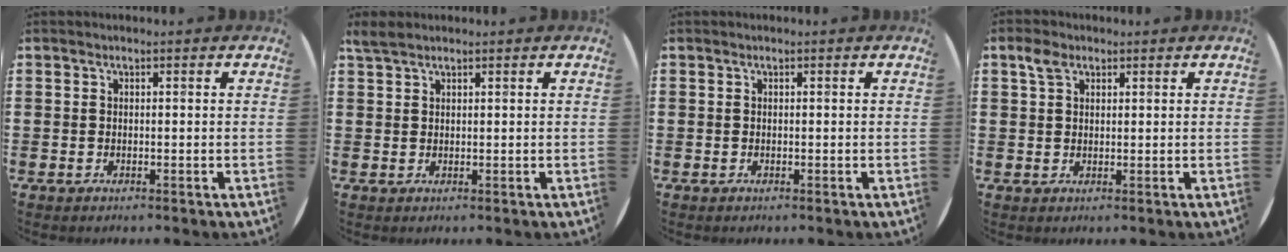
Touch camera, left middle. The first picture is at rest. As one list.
[{"total": 1.8, "force": [1.6, 0.4, 0.7], "torque": [-0.017, 0.003, 0.030]}, {"total": 0.0}, {"total": 2.3, "force": [1.6, 1.4, 1.0], "torque": [-0.016, 0.002, 0.028]}]